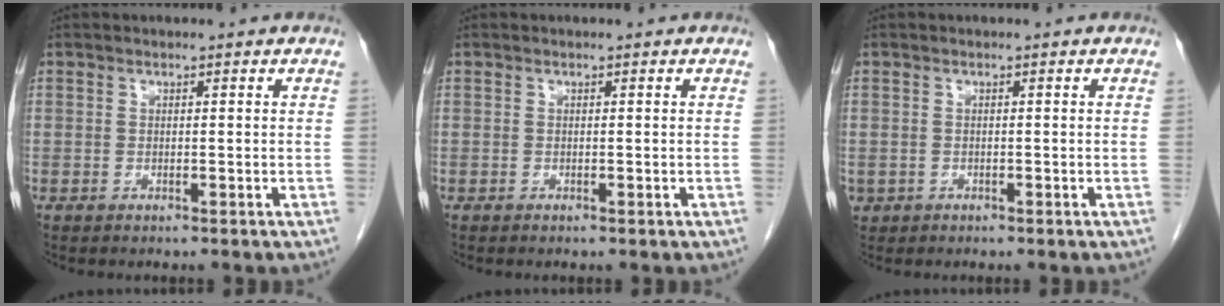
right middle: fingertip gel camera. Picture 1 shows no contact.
{"total": 0.0}
{"total": 0.9, "force": [-0.3, 0.8, 0.2], "torque": [-0.009, 0.002, 0.000]}